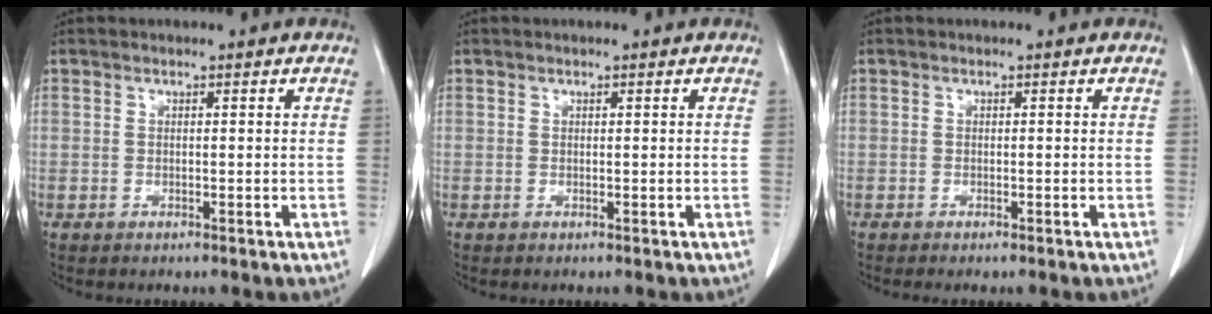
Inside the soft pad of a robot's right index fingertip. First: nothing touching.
{"total": 0.0}
{"total": 0.7, "force": [-0.5, 0.0, 0.4], "torque": [-0.007, -0.002, -0.009]}